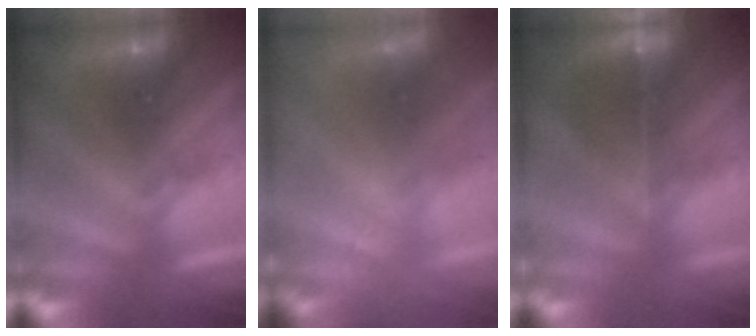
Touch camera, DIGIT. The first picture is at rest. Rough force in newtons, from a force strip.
{"total": 2.4}
{"total": 7.3}